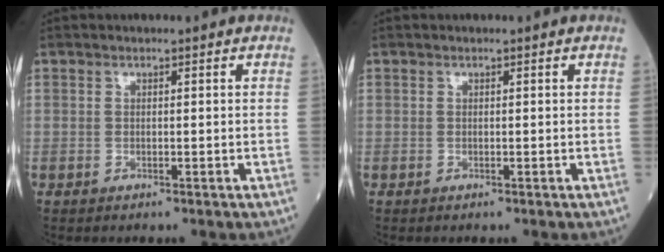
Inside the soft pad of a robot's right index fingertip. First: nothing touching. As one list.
[{"total": 0.0}]